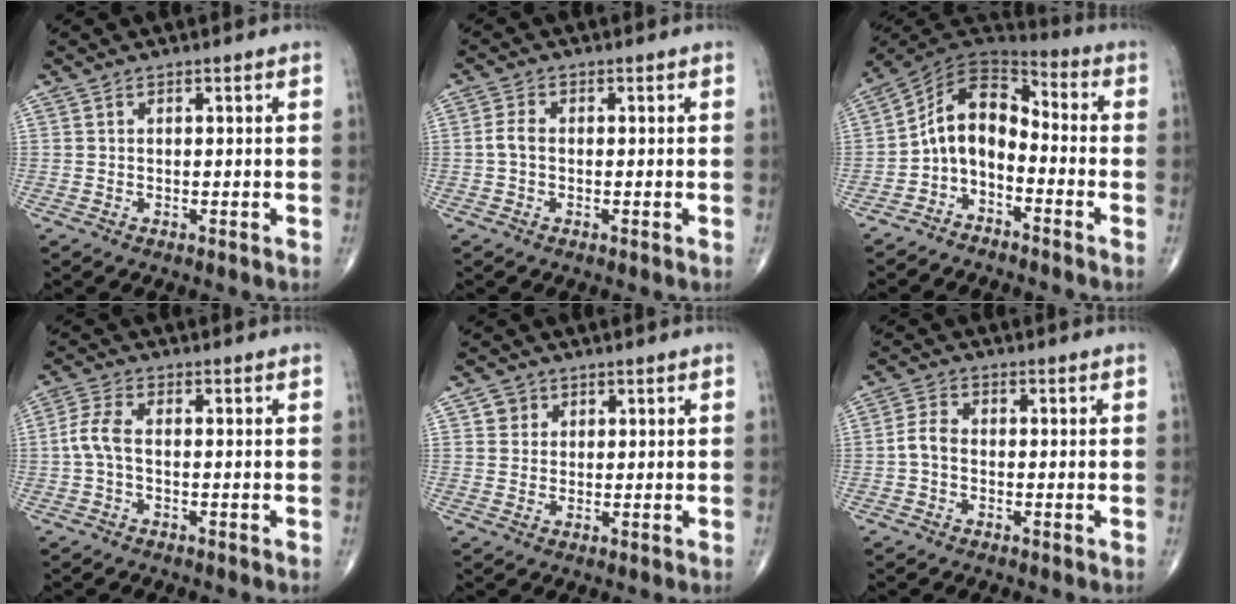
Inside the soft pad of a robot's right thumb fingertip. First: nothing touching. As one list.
[{"total": 2.4, "force": [-0.3, 1.4, 1.9], "torque": [-0.042, 0.004, -0.011]}, {"total": 9.9, "force": [-3.3, 6.3, 6.9], "torque": [-0.096, 0.081, -0.075]}, {"total": 4.3, "force": [-0.6, 1.8, 3.8], "torque": [-0.094, 0.008, -0.020]}, {"total": 2.7, "force": [1.2, 2.4, 0.4], "torque": [0.010, -0.005, 0.014]}, {"total": 3.0, "force": [-0.6, 1.8, 2.3], "torque": [-0.047, 0.008, -0.020]}]